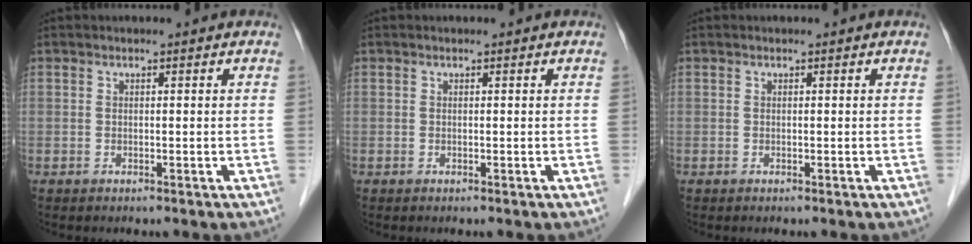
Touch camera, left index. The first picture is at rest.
{"total": 0.0}
{"total": 0.0}